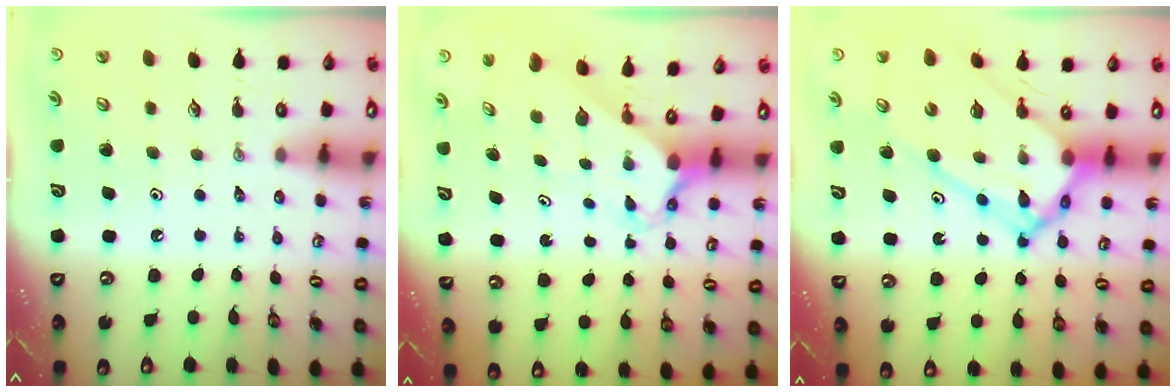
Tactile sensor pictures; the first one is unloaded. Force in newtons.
{"total": 2.7, "press": 2.7, "slide": 0.3}
{"total": 17.8, "press": 17.7, "slide": 1.7}